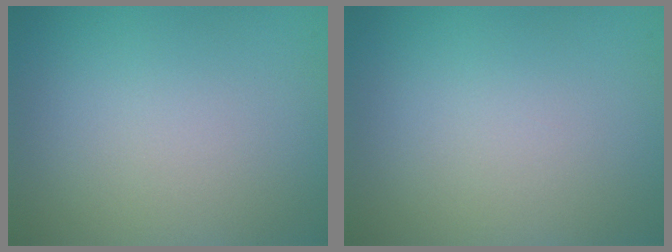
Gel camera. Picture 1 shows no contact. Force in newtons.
{"total": 0.0}